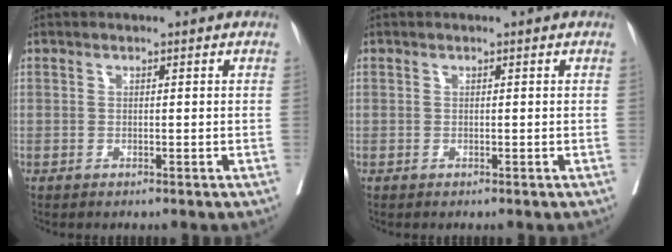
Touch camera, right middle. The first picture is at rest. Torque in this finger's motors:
{"motor_torque": [0.00, 0.00, 0.00, 0.00]}